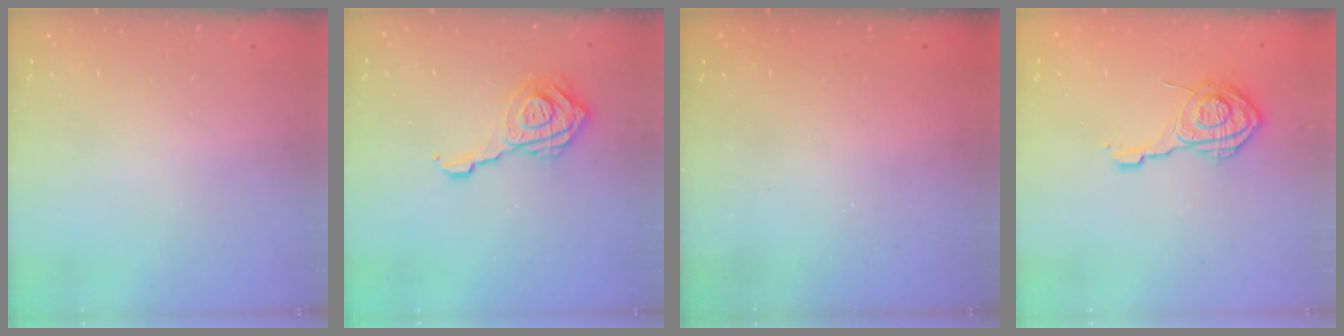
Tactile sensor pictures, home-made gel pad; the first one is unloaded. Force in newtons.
{"total": 13.8, "press": 13.8, "slide": 1.3}
{"total": 2.3, "press": 2.1, "slide": 0.8}
{"total": 14.0, "press": 14.0, "slide": 0.6}